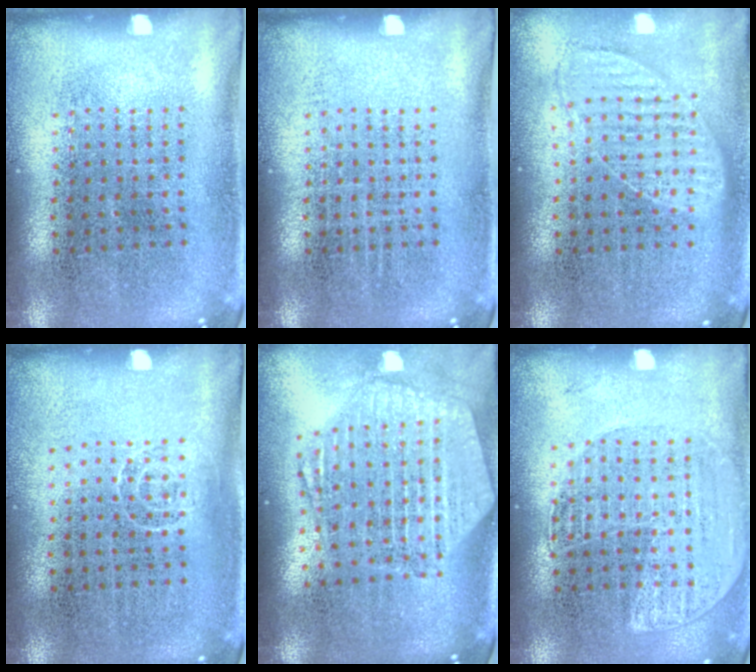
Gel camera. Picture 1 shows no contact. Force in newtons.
{"total": 0.0}
{"total": 1.0, "press": 1.0, "slide": 0.3}
{"total": 0.6, "press": 0.4, "slide": 0.4}
{"total": 2.6, "press": 2.2, "slide": 1.5}
{"total": 1.3, "press": 1.3, "slide": 0.2}